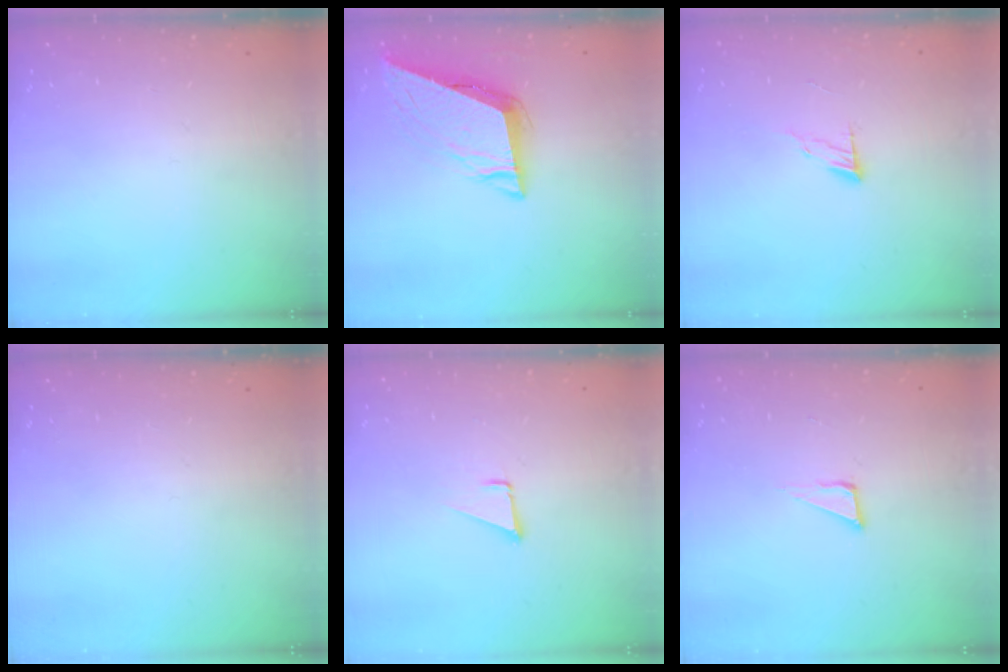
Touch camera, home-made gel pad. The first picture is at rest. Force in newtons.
{"total": 9.6, "press": 9.4, "slide": 2.1}
{"total": 7.9, "press": 7.9, "slide": 0.7}
{"total": 0.0}
{"total": 1.6, "press": 1.5, "slide": 0.1}
{"total": 4.5, "press": 4.5, "slide": 0.3}